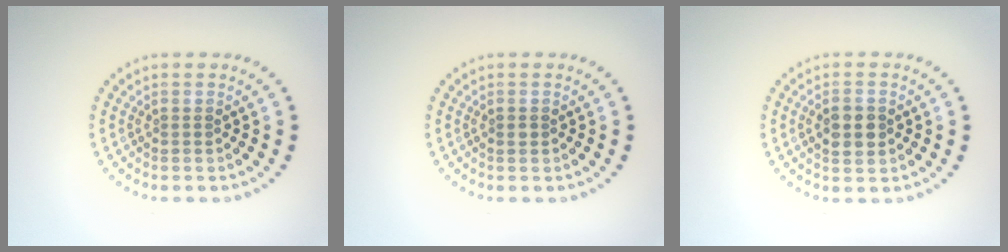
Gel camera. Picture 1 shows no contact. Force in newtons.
{"total": 0.7, "press": 0.7, "slide": 0.0}
{"total": 2.9, "press": 2.9, "slide": 0.1}